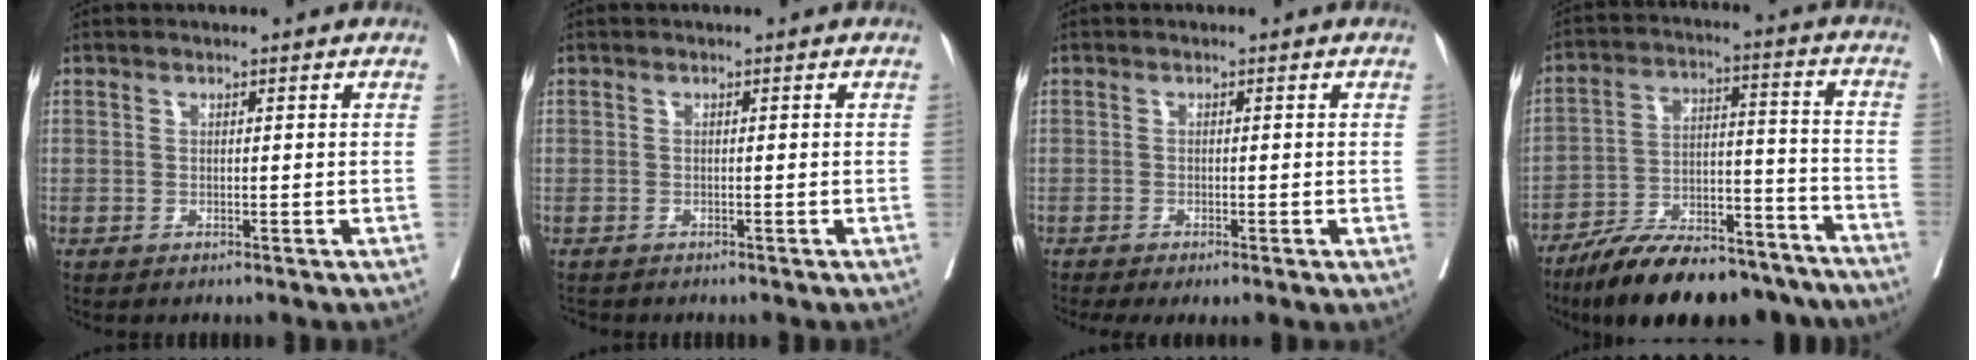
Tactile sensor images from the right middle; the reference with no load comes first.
{"total": 1.4, "force": [-1.3, 0.5, 0.2], "torque": [-0.012, -0.005, -0.021]}
{"total": 4.1, "force": [-2.5, 1.2, 3.1], "torque": [-0.047, -0.013, -0.040]}
{"total": 21.9, "force": [-18.2, 6.5, 10.2], "torque": [-0.143, 0.020, -0.281]}